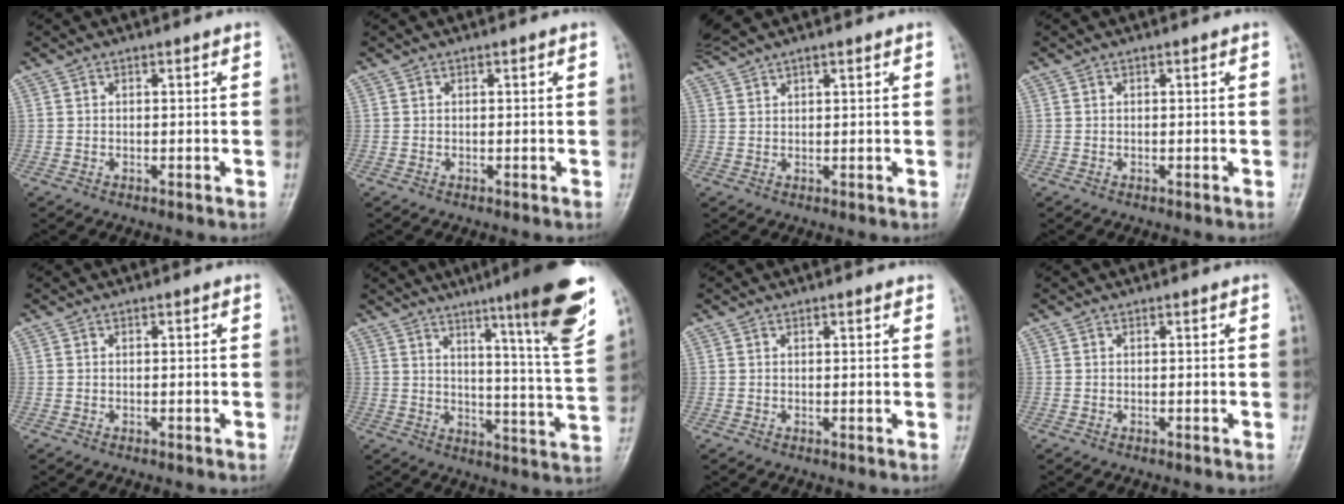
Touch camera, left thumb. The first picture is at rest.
{"total": 0.0}
{"total": 3.9, "force": [3.1, 0.3, 2.2], "torque": [-0.053, 0.018, 0.066]}
{"total": 0.0}
{"total": 0.0}
{"total": 18.5, "force": [10.9, 0.8, 15.0], "torque": [-0.192, -0.058, 0.149]}
{"total": 1.1, "force": [0.8, 0.3, 0.8], "torque": [-0.010, -0.002, 0.008]}
{"total": 0.0}